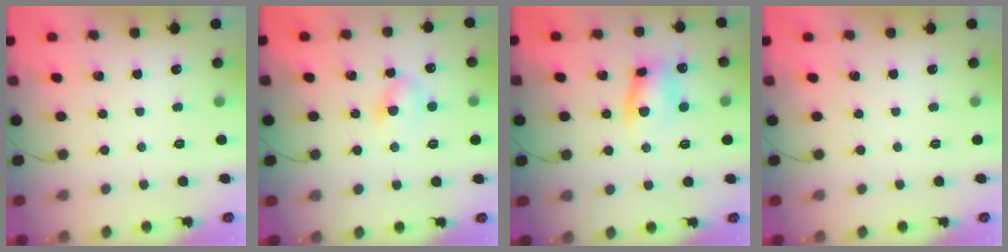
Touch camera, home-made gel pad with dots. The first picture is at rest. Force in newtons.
{"total": 5.5, "press": 5.4, "slide": 1.4}
{"total": 8.5, "press": 8.4, "slide": 1.3}
{"total": 0.0}